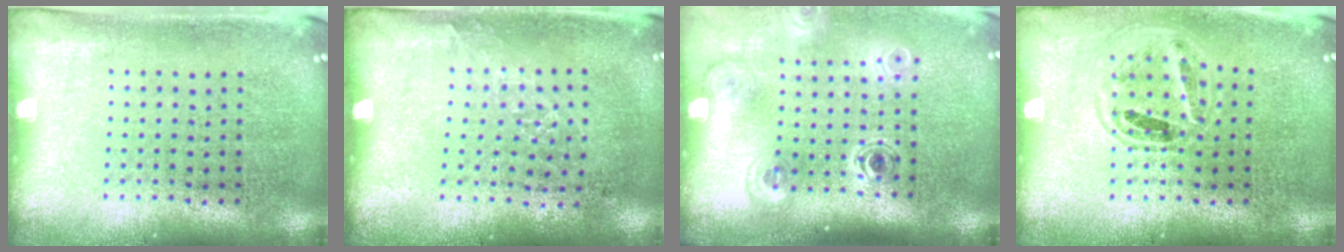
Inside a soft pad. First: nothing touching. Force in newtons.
{"total": 0.9, "press": 0.8, "slide": 0.4}
{"total": 1.8, "press": 1.2, "slide": 1.4}
{"total": 0.9, "press": 0.9, "slide": 0.1}